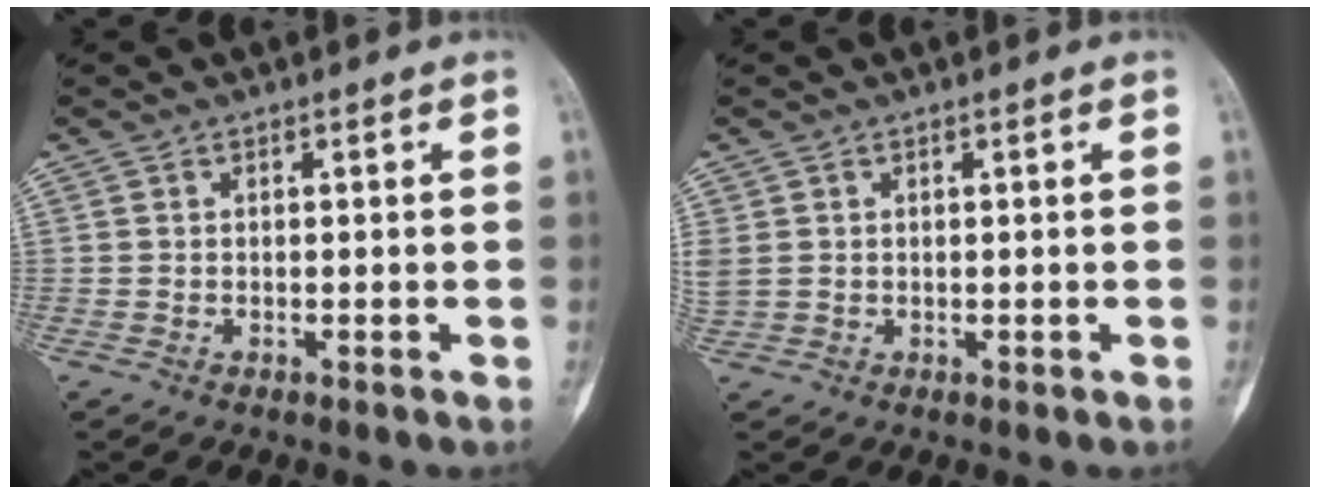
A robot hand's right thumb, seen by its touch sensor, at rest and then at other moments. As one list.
[{"total": 2.9, "force": [0.4, 2.3, 1.6], "torque": [-0.055, 0.011, 0.016]}]